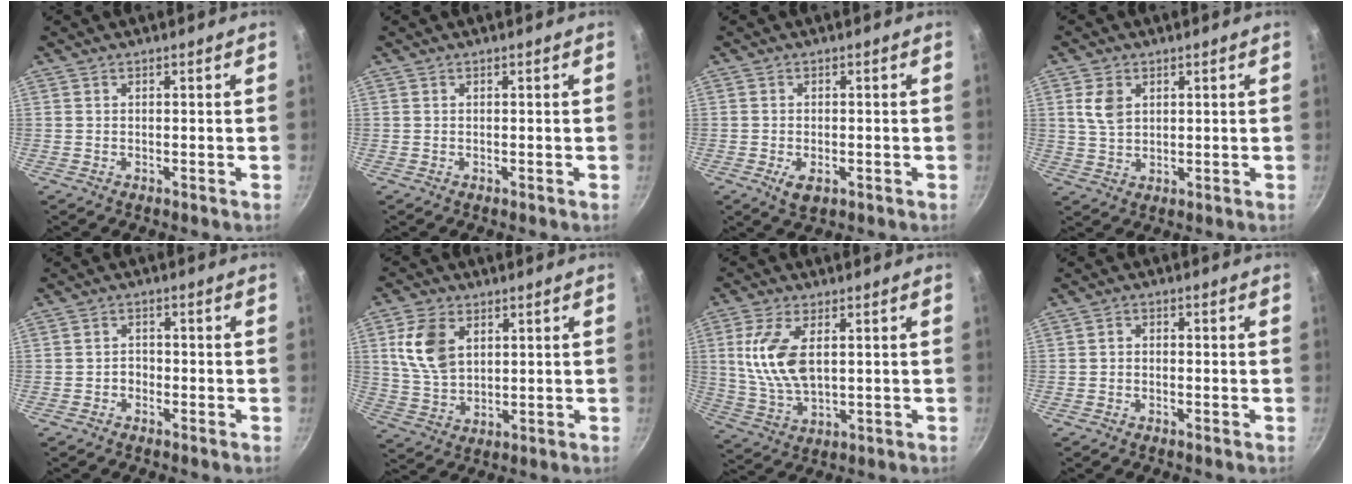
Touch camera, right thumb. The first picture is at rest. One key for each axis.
{"total": 0.0}
{"total": 3.7, "fx": -1.3, "fy": 2.0, "fz": 2.8, "tx": -0.042, "ty": 0.000, "tz": -0.018}
{"total": 5.2, "fx": 1.8, "fy": 3.6, "fz": 3.3, "tx": -0.054, "ty": -0.006, "tz": 0.037}
{"total": 1.9, "fx": -1.0, "fy": 1.5, "fz": 0.8, "tx": -0.001, "ty": 0.013, "tz": -0.018}
{"total": 10.2, "fx": 3.4, "fy": 6.7, "fz": 6.8, "tx": -0.118, "ty": -0.016, "tz": 0.069}
{"total": 11.1, "fx": 2.4, "fy": 5.7, "fz": 9.2, "tx": -0.183, "ty": -0.010, "tz": 0.052}
{"total": 1.6, "fx": -0.7, "fy": 1.2, "fz": 0.8, "tx": -0.015, "ty": 0.009, "tz": -0.015}